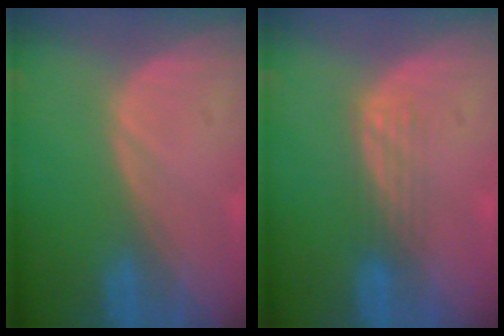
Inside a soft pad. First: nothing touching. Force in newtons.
{"total": 2.8, "press": 2.5, "slide": 1.3}